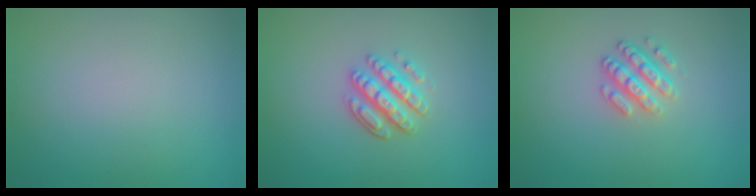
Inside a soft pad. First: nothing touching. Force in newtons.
{"total": 3.5, "press": 3.1, "slide": 1.7}
{"total": 2.5, "press": 2.4, "slide": 0.6}